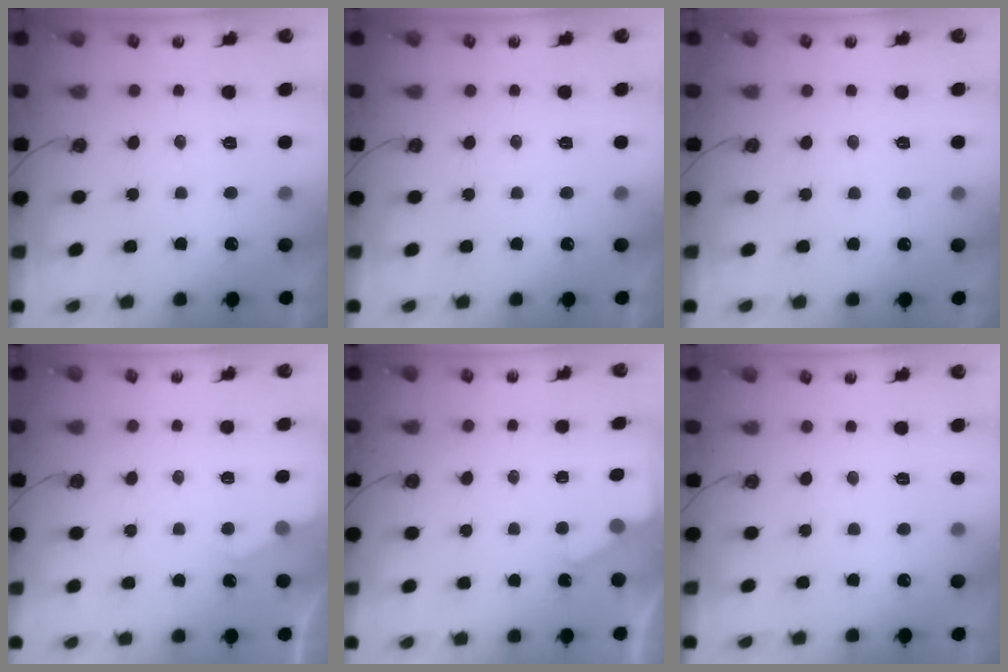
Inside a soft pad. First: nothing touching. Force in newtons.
{"total": 0.0}
{"total": 2.7, "press": 2.7, "slide": 0.5}
{"total": 3.3, "press": 3.2, "slide": 0.5}
{"total": 1.8, "press": 1.7, "slide": 0.3}
{"total": 1.8, "press": 1.7, "slide": 0.3}